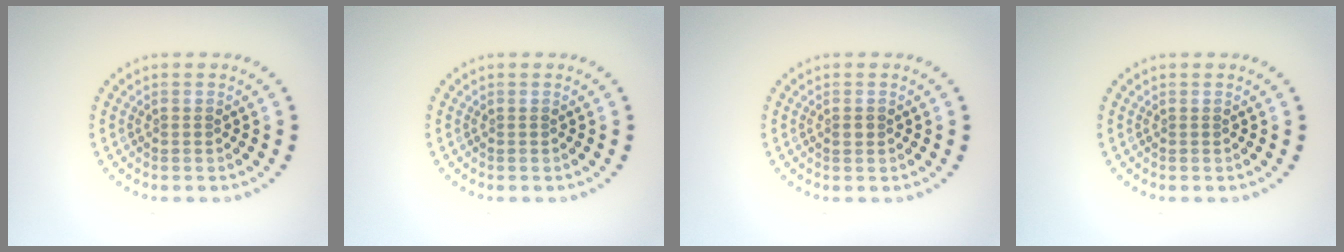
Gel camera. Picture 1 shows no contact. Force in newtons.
{"total": 0.0}
{"total": 1.0, "press": 1.0, "slide": 0.0}
{"total": 0.0}